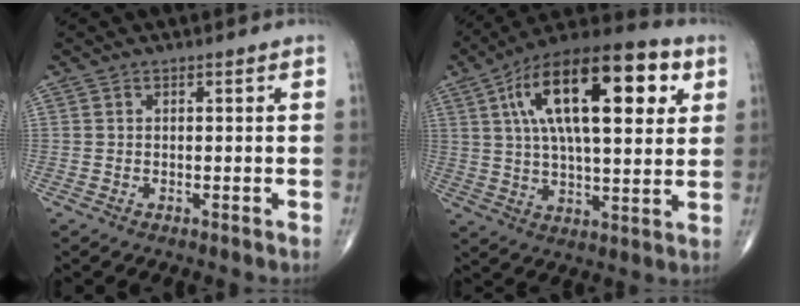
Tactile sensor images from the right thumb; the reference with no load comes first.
{"total": 24.5, "force": [8.1, 9.9, 20.9], "torque": [-0.334, 0.009, 0.121]}